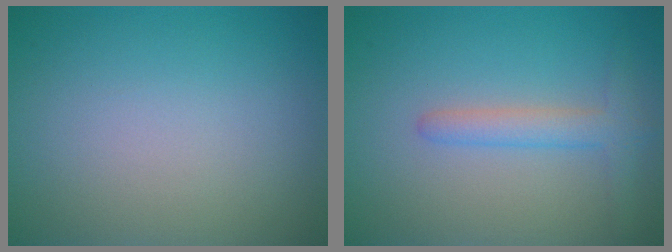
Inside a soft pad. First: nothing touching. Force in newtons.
{"total": 2.6, "press": 2.6, "slide": 0.2}